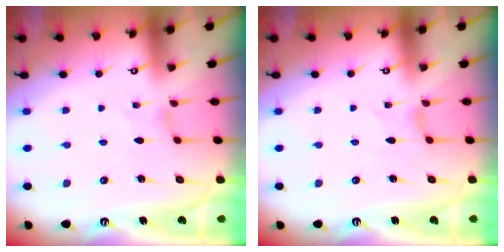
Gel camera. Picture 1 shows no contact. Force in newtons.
{"total": 0.5, "press": 0.5, "slide": 0.1}